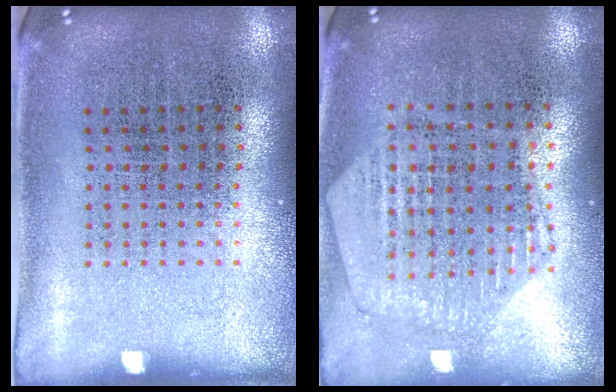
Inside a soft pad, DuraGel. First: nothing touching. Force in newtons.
{"total": 1.1, "press": 1.1, "slide": 0.1}